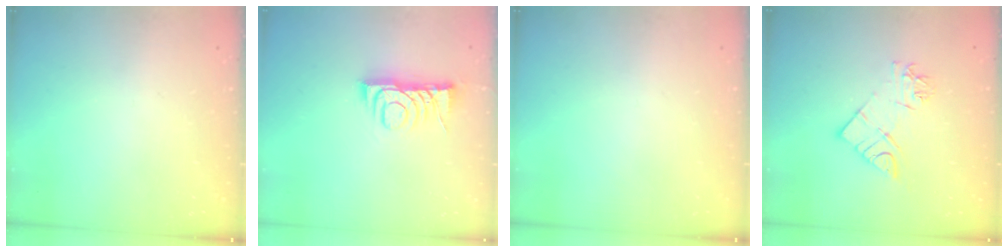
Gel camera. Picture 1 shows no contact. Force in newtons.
{"total": 7.8, "press": 7.8, "slide": 0.4}
{"total": 0.0}
{"total": 9.8, "press": 9.7, "slide": 0.8}